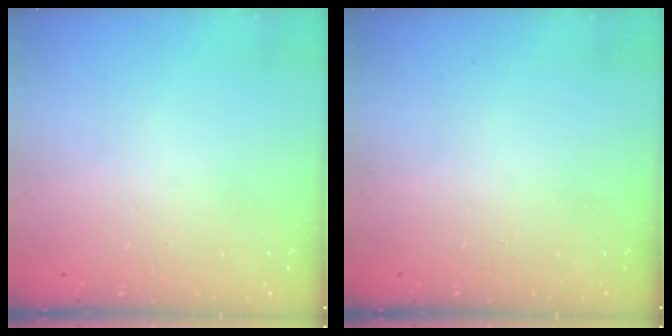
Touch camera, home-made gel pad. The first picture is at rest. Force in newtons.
{"total": 0.0}